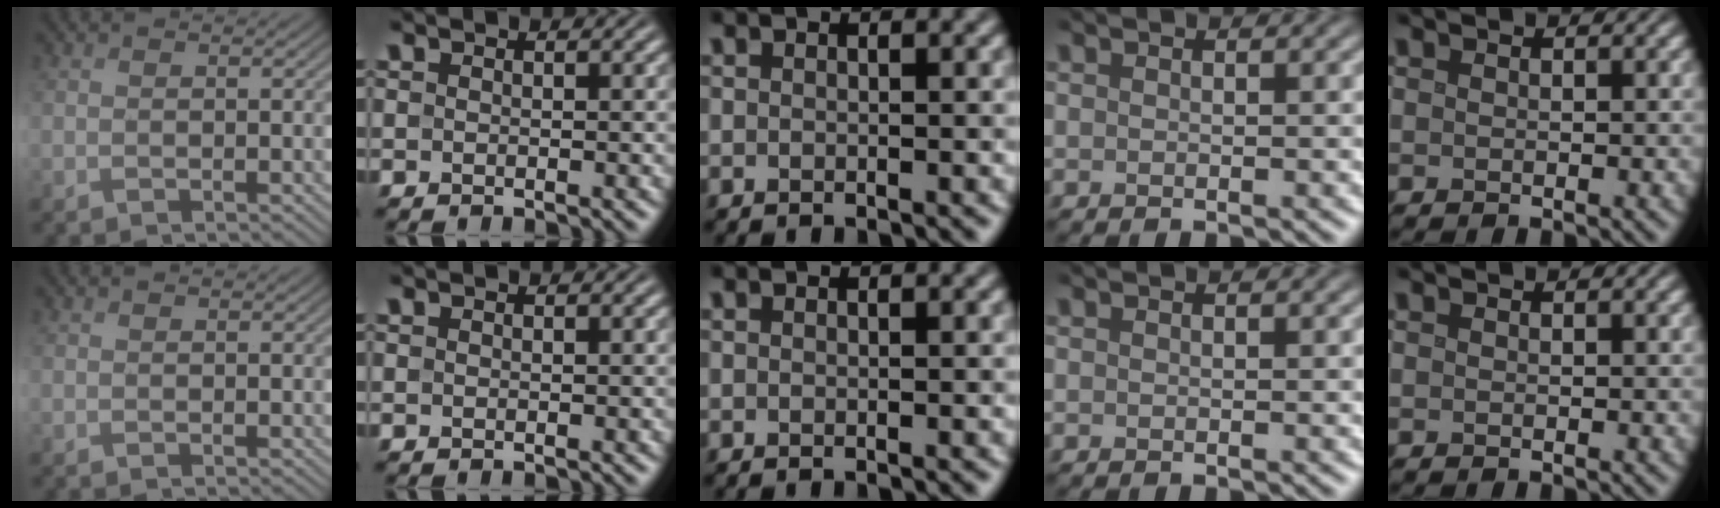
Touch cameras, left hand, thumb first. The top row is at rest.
{}